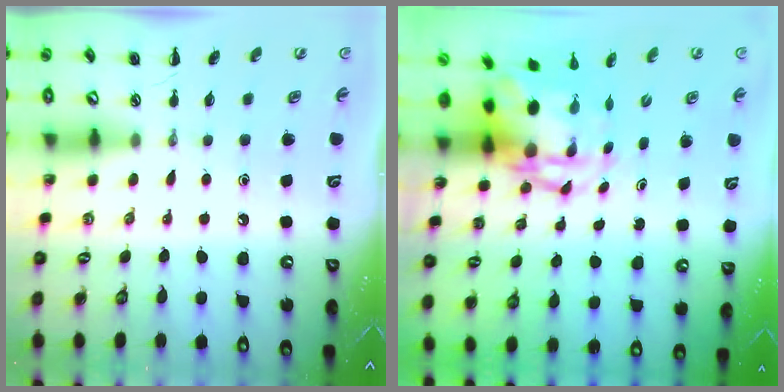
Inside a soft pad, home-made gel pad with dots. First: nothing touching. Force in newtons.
{"total": 6.7, "press": 6.4, "slide": 1.9}